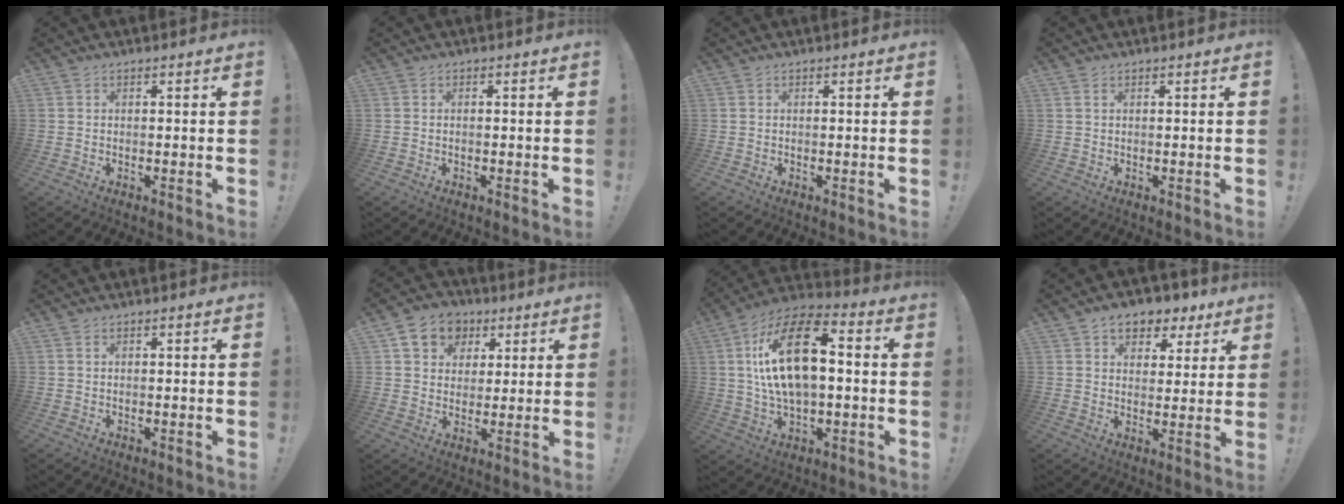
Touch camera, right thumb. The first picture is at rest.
{"total": 0.0}
{"total": 0.0}
{"total": 0.7, "force": [0.4, 0.2, 0.6], "torque": [-0.020, 0.004, 0.010]}
{"total": 0.6, "force": [0.3, 0.2, 0.4], "torque": [-0.017, 0.005, 0.008]}
{"total": 10.5, "force": [4.5, 8.7, 3.9], "torque": [-0.057, -0.015, 0.092]}
{"total": 19.6, "force": [2.7, 10.1, 16.5], "torque": [-0.285, 0.009, 0.043]}
{"total": 7.9, "force": [4.6, 5.5, 3.3], "torque": [-0.039, -0.022, 0.087]}